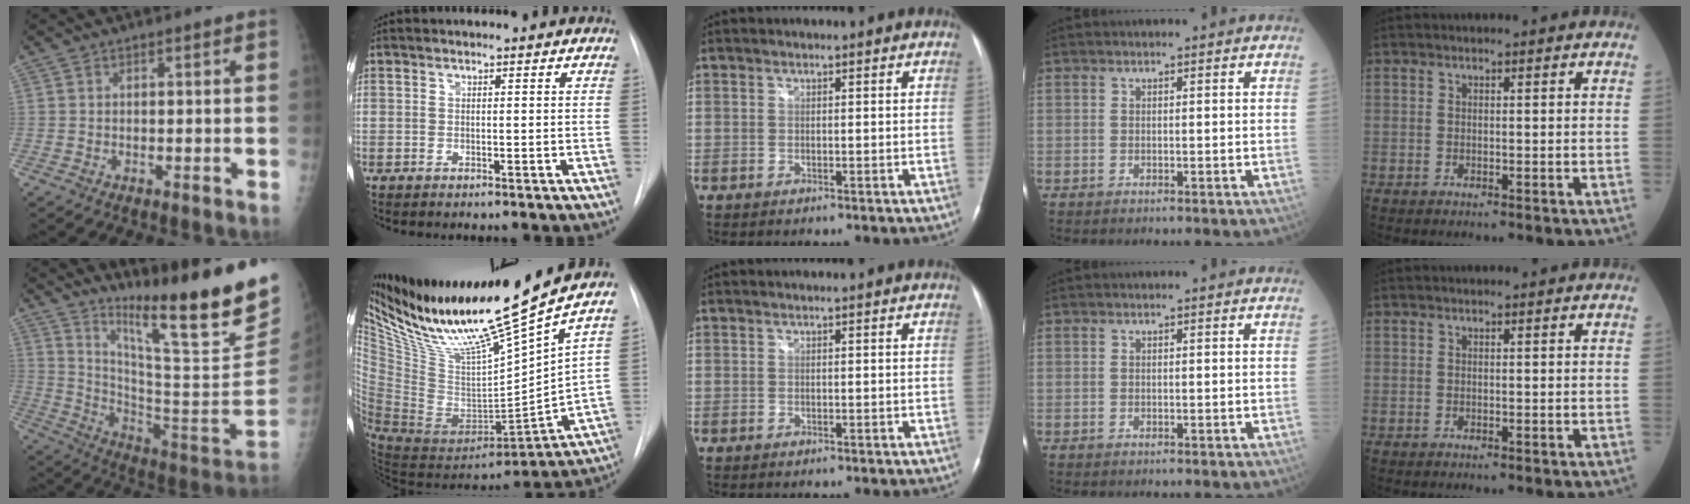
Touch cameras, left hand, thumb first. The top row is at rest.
{"thumb": {"total": 26.2, "force": [19.0, 1.4, 18.0], "torque": [-0.260, -0.130, 0.296]}, "index": {"total": 26.8, "force": [20.6, 0.5, 17.2], "torque": [-0.290, -0.023, 0.369]}}